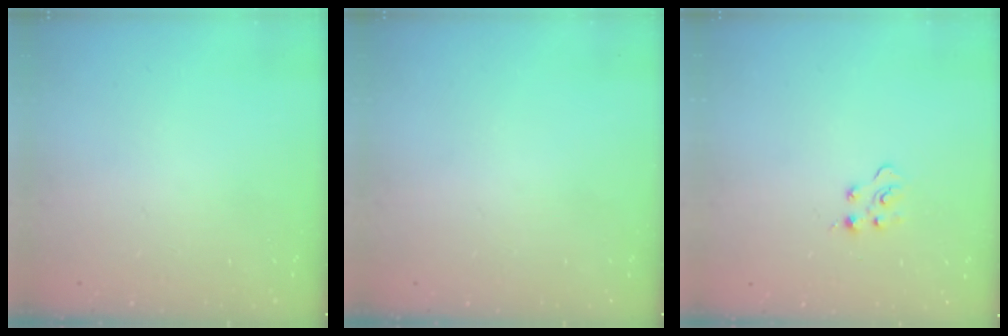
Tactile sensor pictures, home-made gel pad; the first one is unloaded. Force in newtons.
{"total": 0.0}
{"total": 2.9, "press": 2.9, "slide": 0.3}